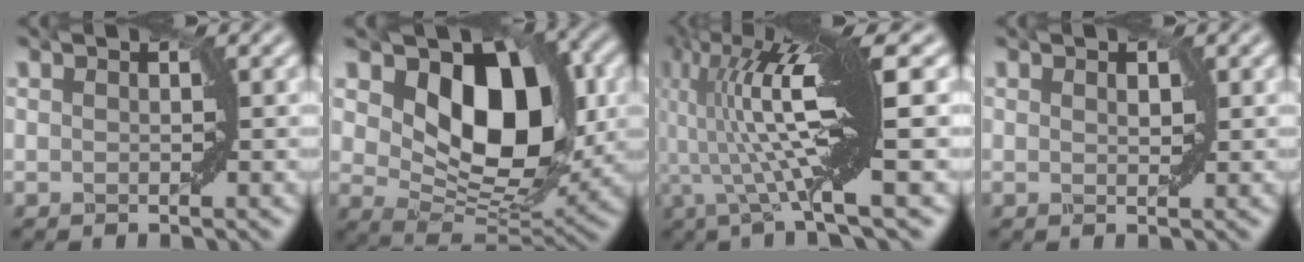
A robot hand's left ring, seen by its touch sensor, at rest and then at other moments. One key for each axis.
{"total": 11.0, "fx": 3.3, "fy": 6.8, "fz": 8.0, "tx": -0.114, "ty": -0.016, "tz": 0.055}
{"total": 11.0, "fx": 0.8, "fy": 2.0, "fz": 10.8, "tx": -0.194, "ty": 0.018, "tz": 0.010}
{"total": 0.9, "fx": 0.5, "fy": 0.5, "fz": 0.6, "tx": -0.006, "ty": -0.001, "tz": 0.010}